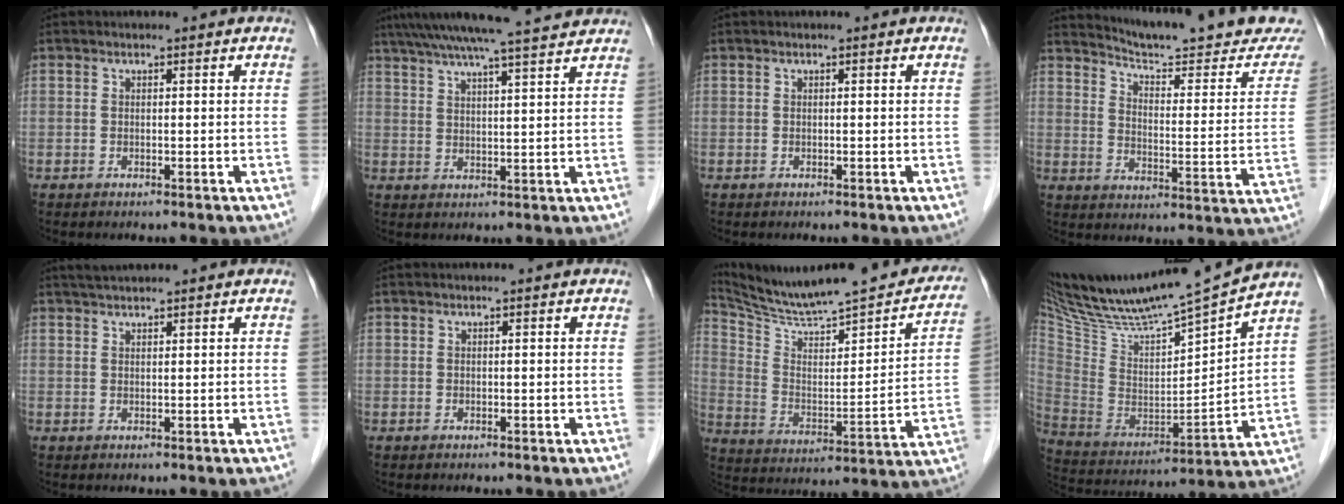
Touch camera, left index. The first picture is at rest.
{"total": 16.0, "force": [14.1, 0.3, 7.7], "torque": [-0.135, 0.037, 0.198]}
{"total": 0.0}
{"total": 20.1, "force": [18.9, 0.9, 6.8], "torque": [-0.093, -0.077, 0.238]}
{"total": 2.6, "force": [2.4, -0.1, 1.0], "torque": [-0.017, 0.021, 0.044]}
{"total": 0.0}
{"total": 24.9, "force": [22.3, 3.0, 10.6], "torque": [-0.162, -0.051, 0.316]}
{"total": 22.6, "force": [20.4, 0.2, 9.8], "torque": [-0.183, -0.032, 0.346]}